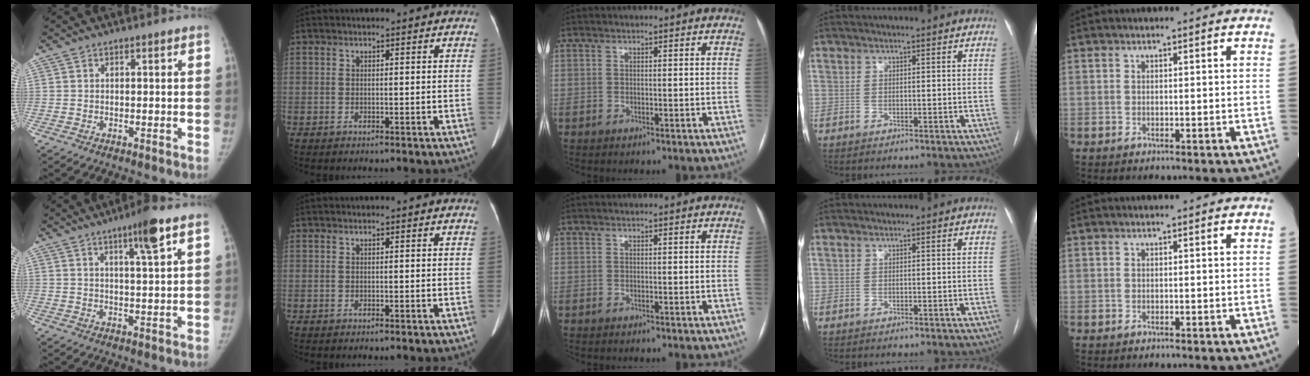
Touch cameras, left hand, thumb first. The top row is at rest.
{"thumb": {"total": 7.0, "force": [3.9, 0.6, 5.8], "torque": [-0.090, -0.018, 0.061]}}